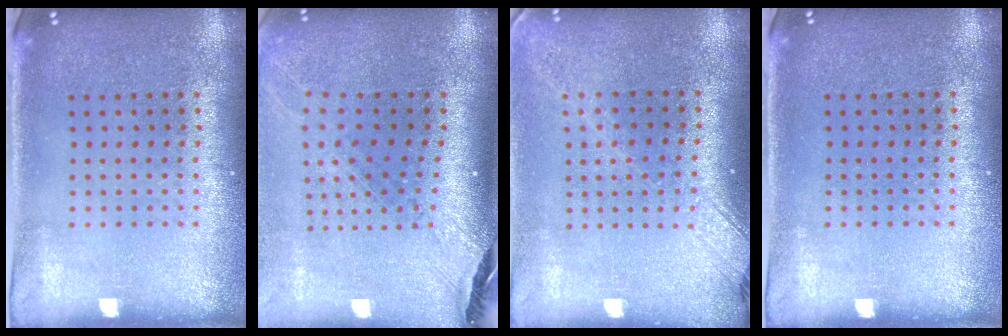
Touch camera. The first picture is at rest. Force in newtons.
{"total": 1.8, "press": 1.6, "slide": 0.9}
{"total": 2.1, "press": 1.6, "slide": 1.4}
{"total": 0.0}